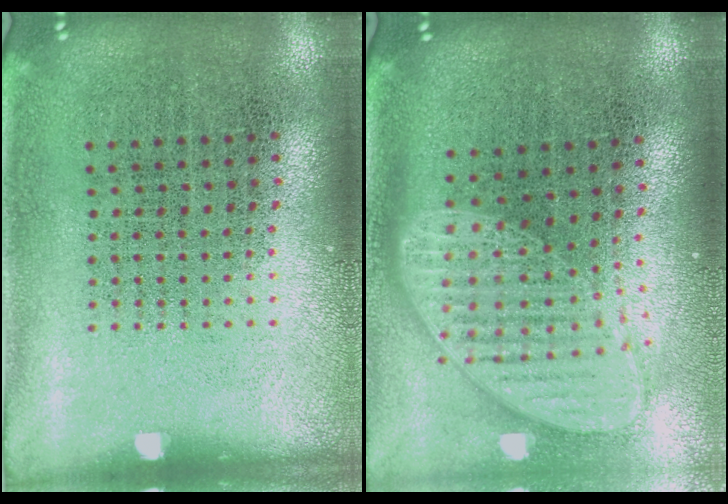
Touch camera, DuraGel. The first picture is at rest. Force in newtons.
{"total": 2.0, "press": 1.5, "slide": 1.2}